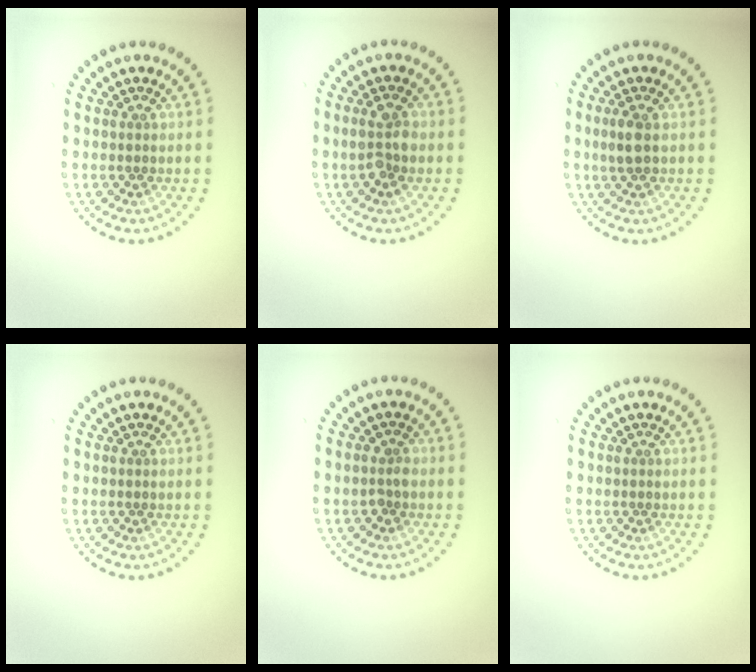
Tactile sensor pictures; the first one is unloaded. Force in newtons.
{"total": 2.6, "press": 2.5, "slide": 0.5}
{"total": 1.8, "press": 1.7, "slide": 0.4}
{"total": 0.0}
{"total": 0.9, "press": 0.9, "slide": 0.3}
{"total": 0.0}